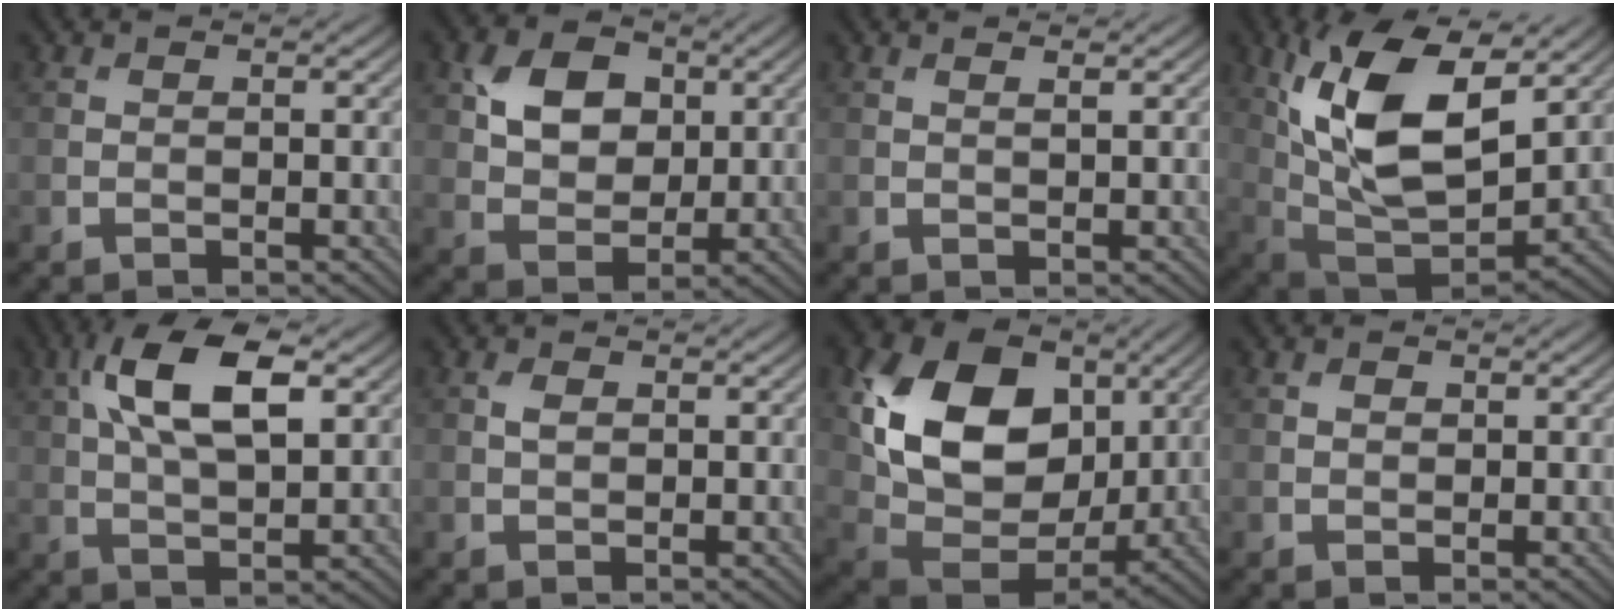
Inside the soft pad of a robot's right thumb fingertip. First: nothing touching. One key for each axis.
{"total": 6.9, "fx": 2.3, "fy": 5.0, "fz": 4.1, "tx": -0.088, "ty": 0.003, "tz": 0.033}
{"total": 1.0, "fx": 0.7, "fy": 0.1, "fz": 0.7, "tx": -0.012, "ty": -0.002, "tz": 0.011}
{"total": 15.1, "fx": 5.6, "fy": 7.2, "fz": 12.0, "tx": -0.244, "ty": -0.001, "tz": 0.109}
{"total": 11.6, "fx": 4.0, "fy": 5.2, "fz": 9.6, "tx": -0.191, "ty": 0.012, "tz": 0.071}
{"total": 1.2, "fx": 0.4, "fy": 0.7, "fz": 0.9, "tx": -0.020, "ty": 0.004, "tz": 0.006}
{"total": 16.2, "fx": 4.8, "fy": 11.5, "fz": 10.5, "tx": -0.211, "ty": 0.006, "tz": 0.092}
{"total": 1.0, "fx": 0.4, "fy": 0.7, "fz": 0.6, "tx": -0.012, "ty": 0.000, "tz": 0.007}